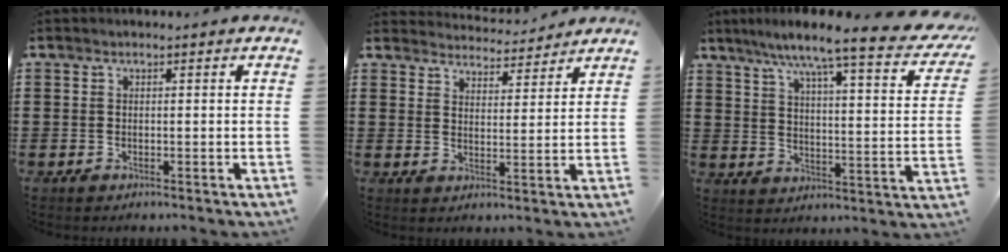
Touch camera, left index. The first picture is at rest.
{"total": 4.1, "force": [4.1, 0.3, 0.1], "torque": [-0.009, -0.024, 0.071]}
{"total": 8.3, "force": [6.7, -0.1, 4.9], "torque": [-0.115, -0.045, 0.104]}